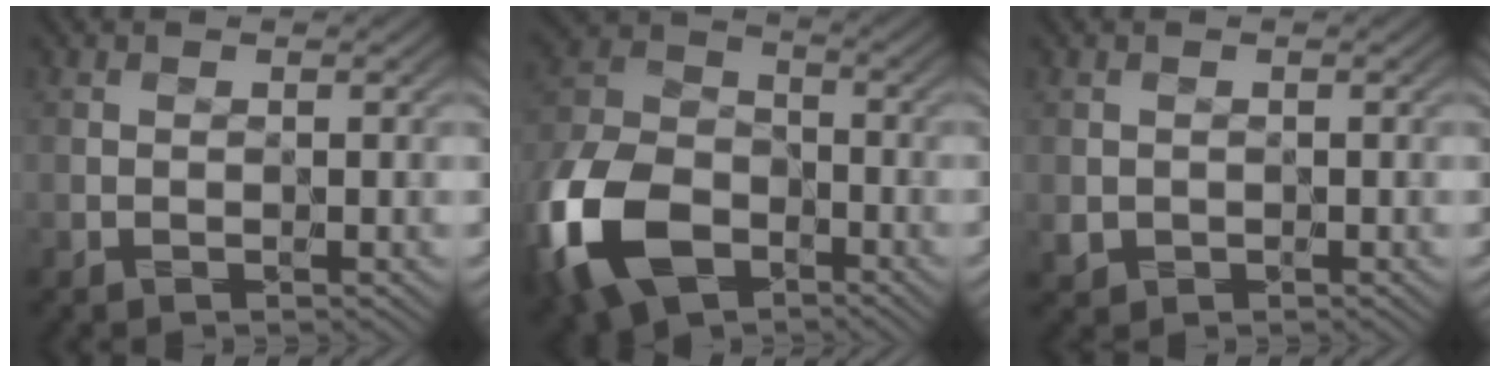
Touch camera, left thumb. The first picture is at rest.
{"total": 16.2, "force": [-7.4, 10.4, 10.0], "torque": [-0.274, -0.036, -0.161]}
{"total": 1.0, "force": [-0.1, 1.0, 0.0], "torque": [0.001, -0.007, -0.004]}